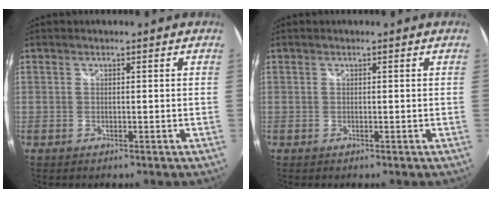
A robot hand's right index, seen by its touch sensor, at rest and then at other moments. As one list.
[{"total": 0.0}]